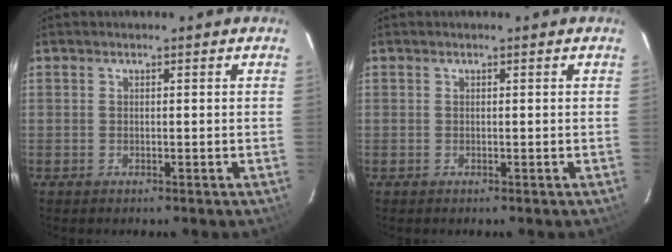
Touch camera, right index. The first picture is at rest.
{"total": 0.0}